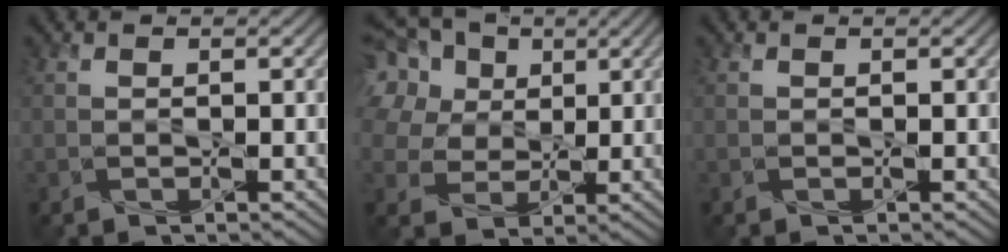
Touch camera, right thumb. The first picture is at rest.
{"total": 15.1, "force": [6.4, 11.2, 7.9], "torque": [-0.236, 0.041, 0.123]}
{"total": 0.0}